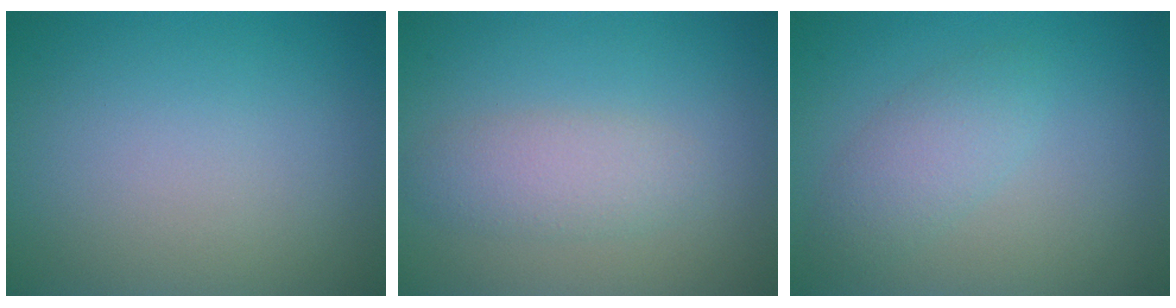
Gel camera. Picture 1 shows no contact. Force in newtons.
{"total": 2.6, "press": 2.6, "slide": 0.1}
{"total": 2.6, "press": 2.6, "slide": 0.2}